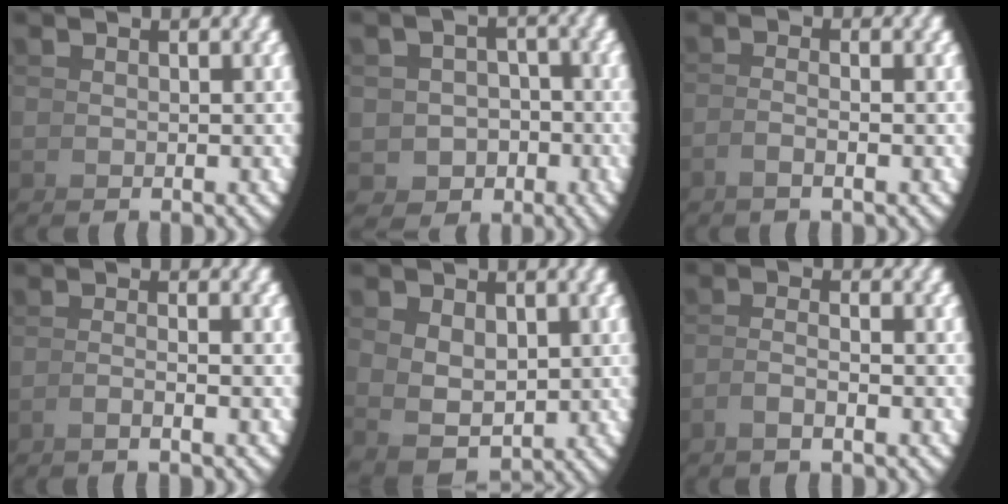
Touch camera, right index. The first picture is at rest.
{"total": 7.7, "force": [-3.0, 6.7, 2.5], "torque": [-0.043, -0.031, -0.044]}
{"total": 1.8, "force": [-0.8, -1.4, 0.9], "torque": [-0.013, 0.002, -0.014]}
{"total": 2.0, "force": [-1.0, -1.4, 0.9], "torque": [-0.009, 0.007, -0.019]}
{"total": 4.0, "force": [0.6, 2.8, 2.8], "torque": [-0.057, -0.013, 0.028]}
{"total": 1.8, "force": [-0.8, -0.8, 1.3], "torque": [-0.024, 0.002, -0.014]}